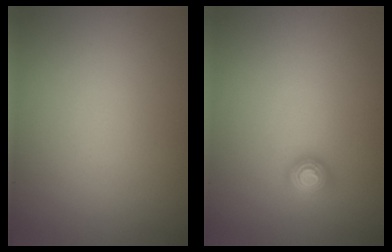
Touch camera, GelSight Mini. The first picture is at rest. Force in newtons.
{"total": 1.1, "press": 1.1, "slide": 0.2}